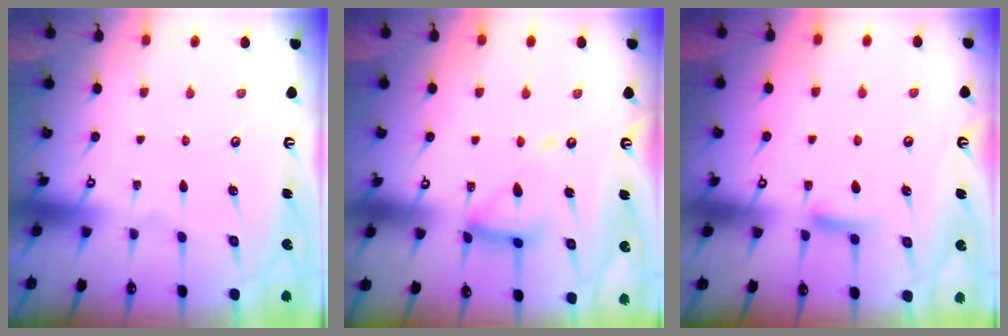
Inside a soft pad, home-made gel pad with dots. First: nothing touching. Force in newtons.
{"total": 13.2, "press": 13.1, "slide": 1.2}
{"total": 6.8, "press": 6.7, "slide": 0.9}